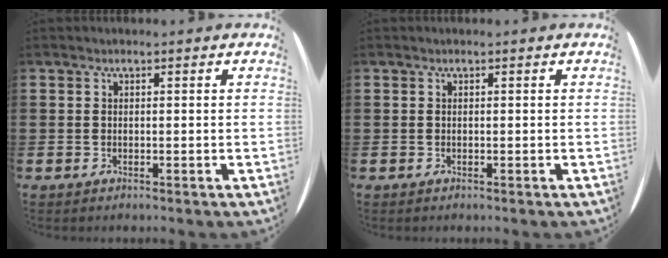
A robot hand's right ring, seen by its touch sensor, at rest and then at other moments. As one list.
[{"total": 0.0}]